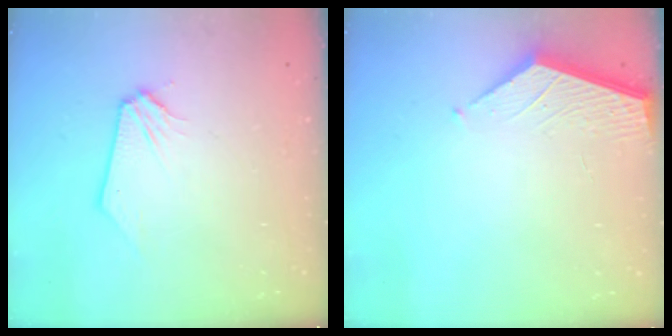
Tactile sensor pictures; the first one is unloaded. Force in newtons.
{"total": 2.1, "press": 2.1, "slide": 0.2}